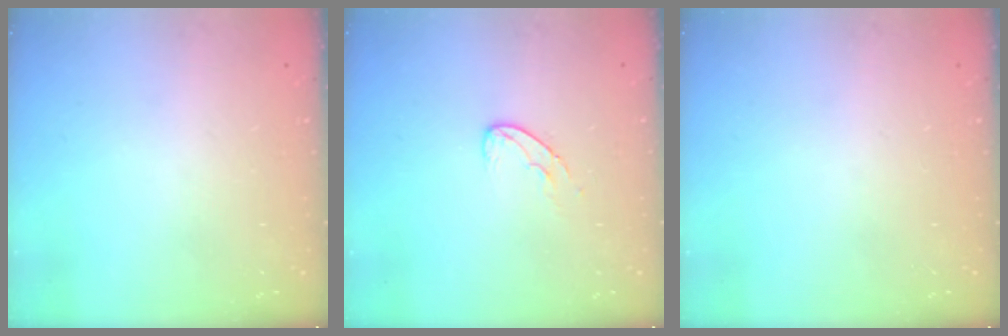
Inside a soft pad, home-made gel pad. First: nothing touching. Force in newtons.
{"total": 5.1, "press": 5.1, "slide": 0.5}
{"total": 0.0}